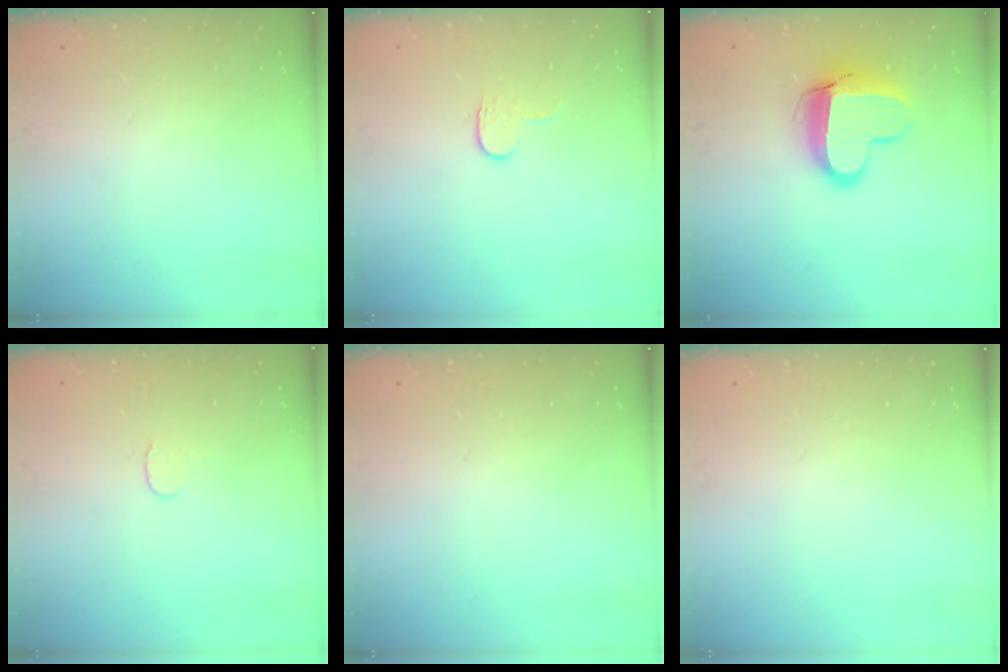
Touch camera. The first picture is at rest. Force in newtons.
{"total": 3.6, "press": 3.6, "slide": 0.4}
{"total": 13.3, "press": 13.3, "slide": 0.9}
{"total": 3.8, "press": 3.8, "slide": 0.3}
{"total": 0.6, "press": 0.6, "slide": 0.2}
{"total": 0.0}